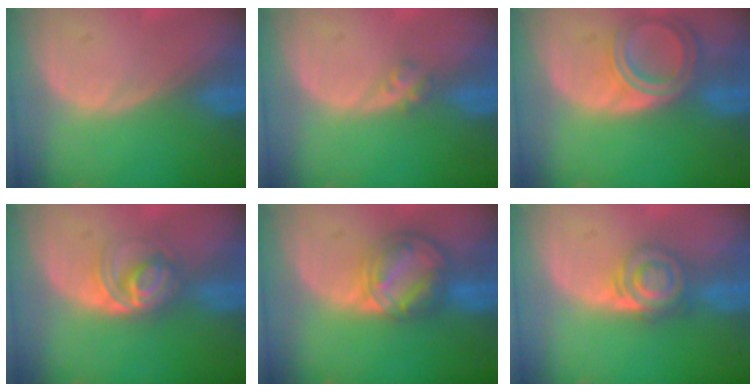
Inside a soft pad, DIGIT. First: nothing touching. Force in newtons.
{"total": 1.8, "press": 1.5, "slide": 0.9}
{"total": 6.5, "press": 5.9, "slide": 2.8}
{"total": 5.5, "press": 5.3, "slide": 1.3}
{"total": 8.3, "press": 7.1, "slide": 4.4}
{"total": 6.2, "press": 5.5, "slide": 2.8}